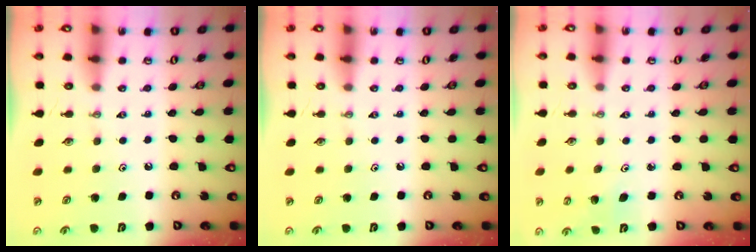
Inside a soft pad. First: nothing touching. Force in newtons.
{"total": 0.0}
{"total": 3.0, "press": 2.9, "slide": 0.9}